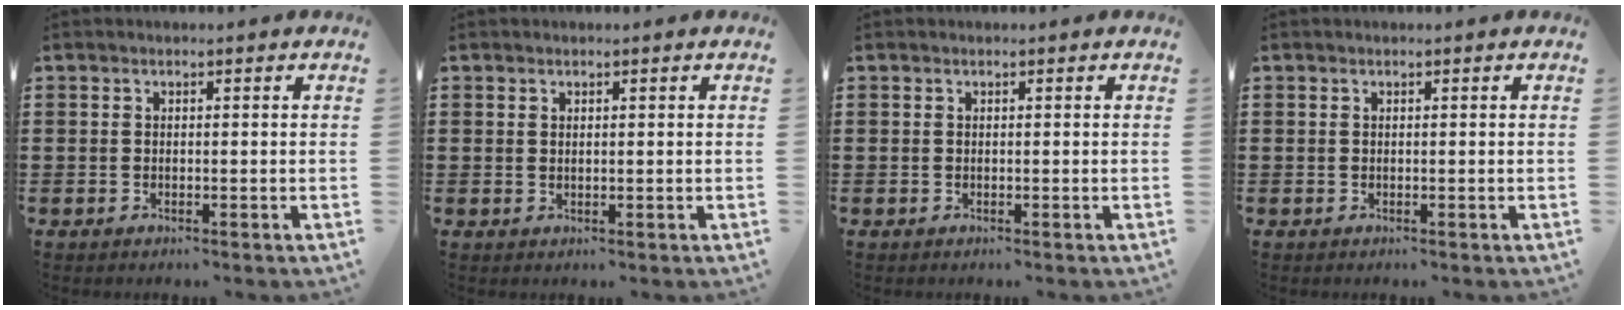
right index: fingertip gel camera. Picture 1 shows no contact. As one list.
[{"total": 0.5, "force": [0.3, 0.3, 0.3], "torque": [-0.006, 0.002, 0.006]}, {"total": 0.0}, {"total": 0.0}]